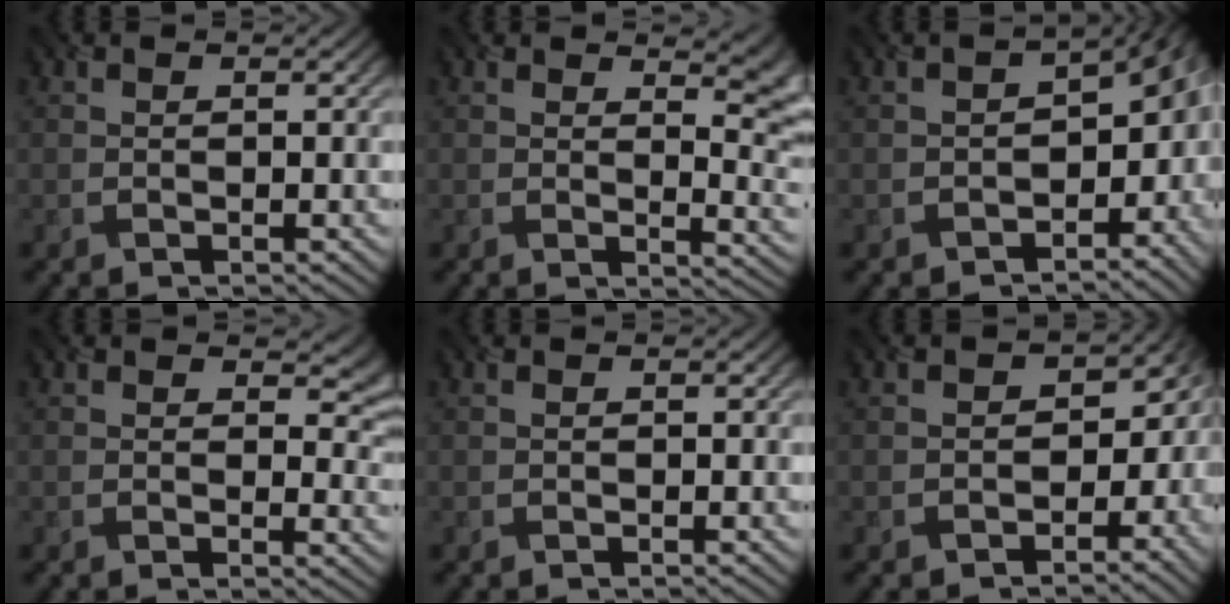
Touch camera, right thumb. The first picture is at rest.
{"total": 7.4, "force": [3.6, 3.2, 5.7], "torque": [-0.047, -0.002, 0.055]}
{"total": 8.7, "force": [-3.7, 5.5, 5.6], "torque": [-0.058, -0.037, -0.045]}
{"total": 4.4, "force": [2.1, 2.7, 2.8], "torque": [-0.034, -0.012, 0.032]}
{"total": 0.0}
{"total": 4.4, "force": [-2.3, 3.3, 1.6], "torque": [-0.006, -0.018, -0.039]}